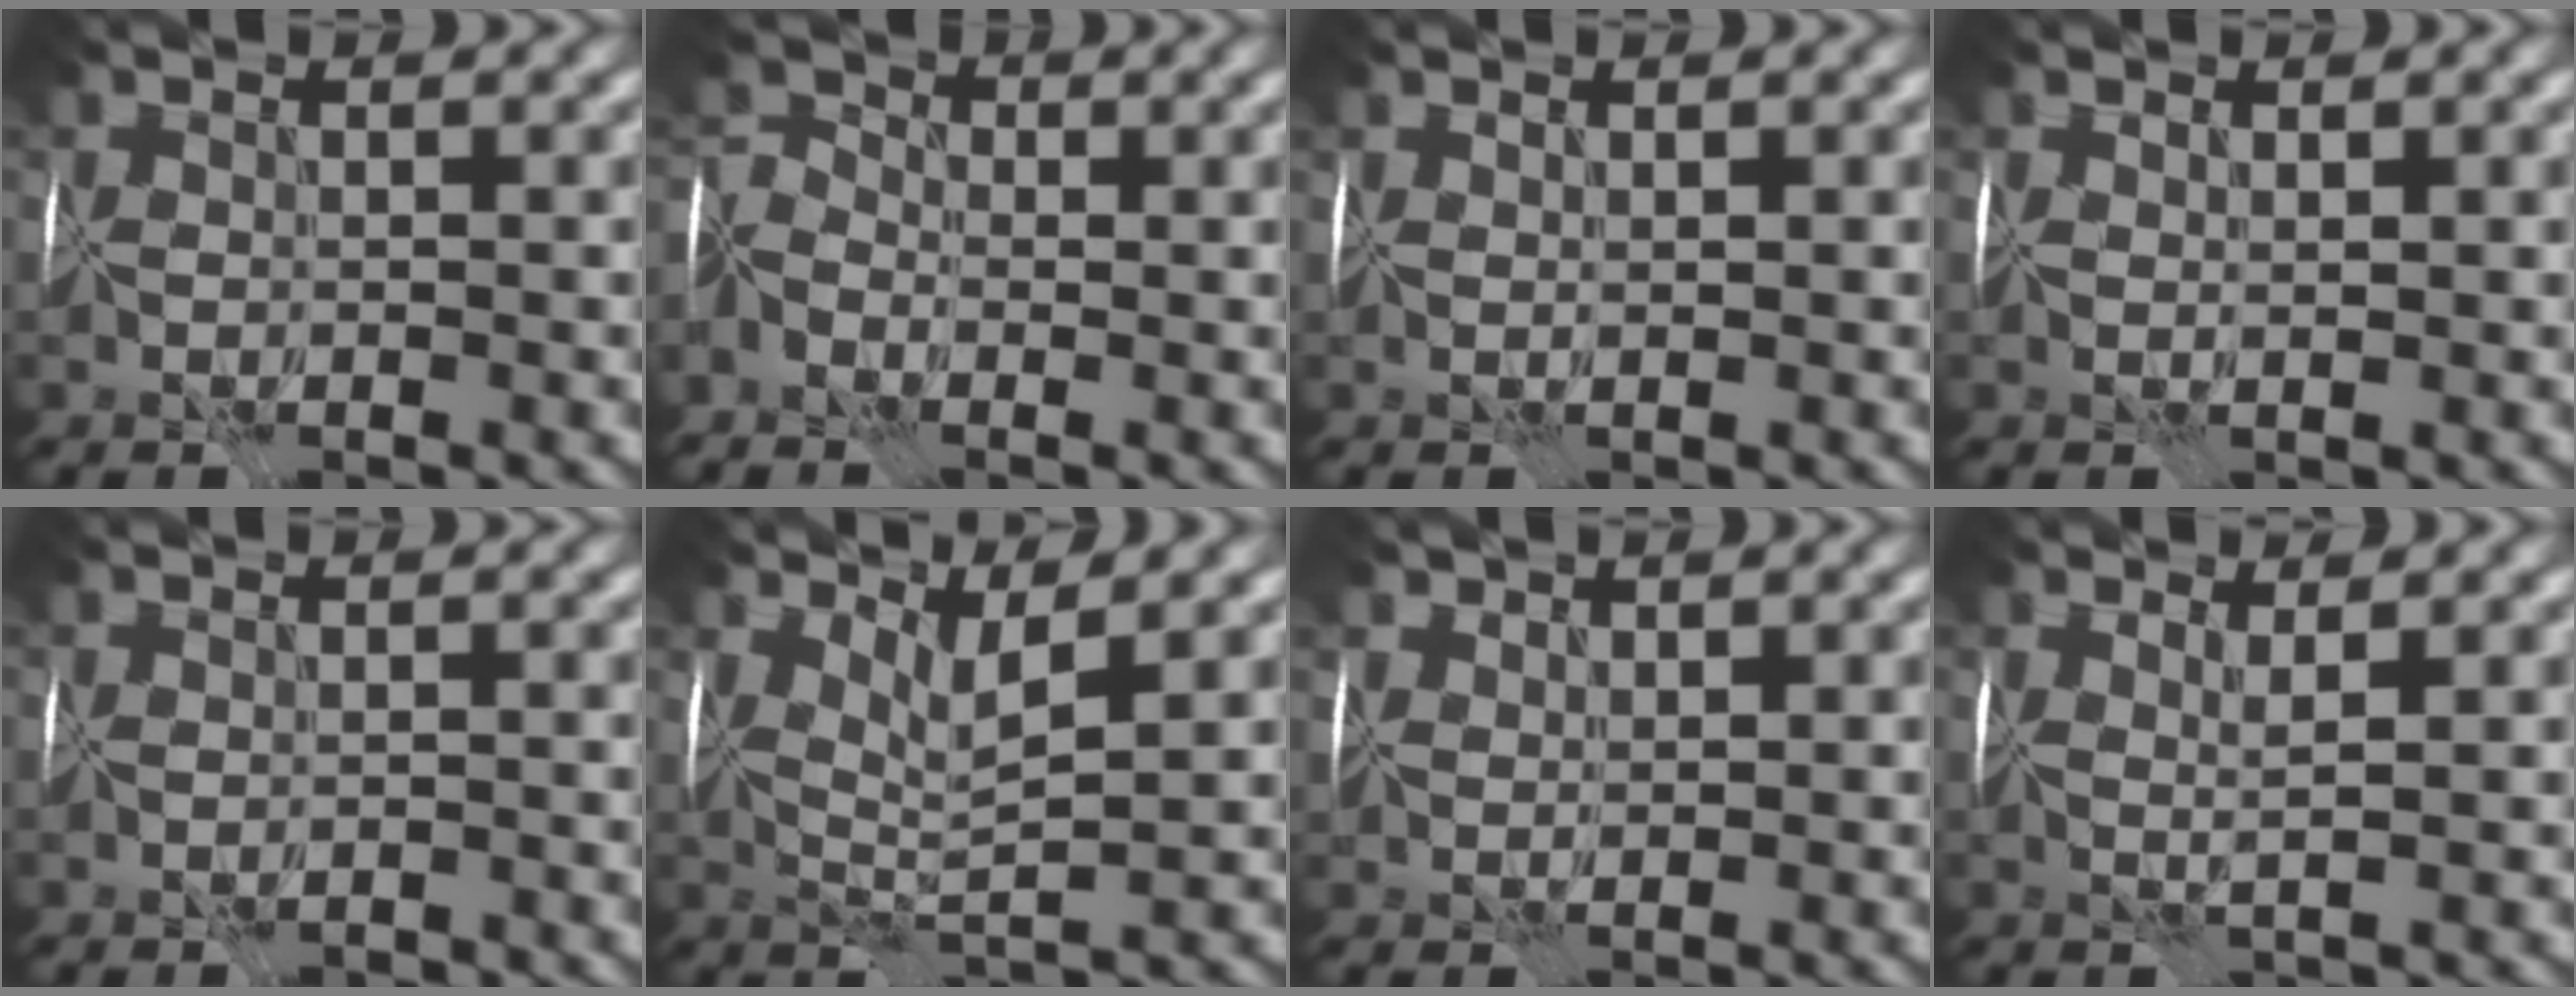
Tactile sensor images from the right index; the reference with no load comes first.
{"total": 4.2, "force": [-2.5, 2.4, 2.3], "torque": [-0.045, -0.006, -0.039]}
{"total": 1.5, "force": [1.2, -0.7, -0.5], "torque": [0.010, 0.011, 0.028]}
{"total": 1.4, "force": [1.2, -0.5, -0.3], "torque": [0.007, 0.008, 0.029]}
{"total": 1.4, "force": [-1.4, 0.1, 0.2], "torque": [0.005, -0.003, -0.024]}
{"total": 2.9, "force": [2.5, -0.8, 1.3], "torque": [-0.029, -0.002, 0.055]}
{"total": 2.2, "force": [2.2, 0.1, -0.6], "torque": [0.015, 0.009, 0.047]}
{"total": 2.1, "force": [1.7, -1.2, 0.2], "torque": [0.000, 0.005, 0.034]}